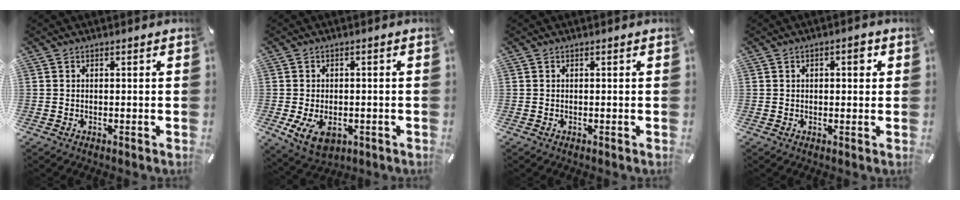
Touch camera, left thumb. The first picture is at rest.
{"total": 6.7, "force": [-2.1, 4.6, 4.4], "torque": [-0.088, 0.001, -0.036]}
{"total": 0.0}
{"total": 3.2, "force": [0.8, 1.7, 2.6], "torque": [-0.029, 0.001, 0.005]}